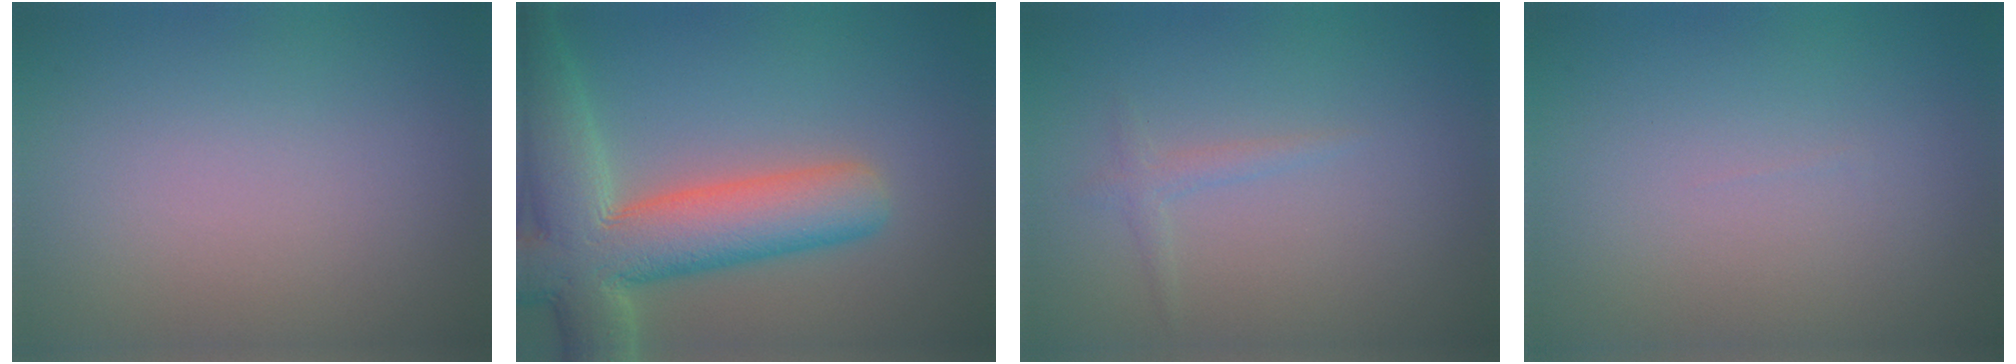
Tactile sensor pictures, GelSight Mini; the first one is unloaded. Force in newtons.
{"total": 10.6, "press": 10.5, "slide": 0.7}
{"total": 0.6, "press": 0.6, "slide": 0.1}
{"total": 0.0}